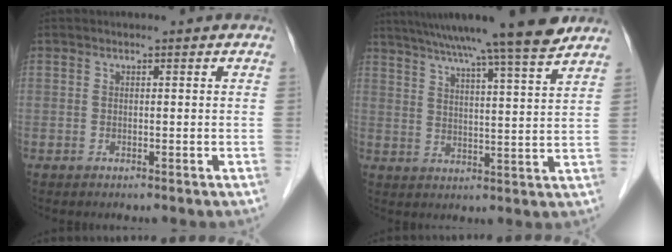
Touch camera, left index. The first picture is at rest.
{"total": 18.4, "force": [15.6, -0.7, 9.8], "torque": [-0.164, 0.008, 0.221]}